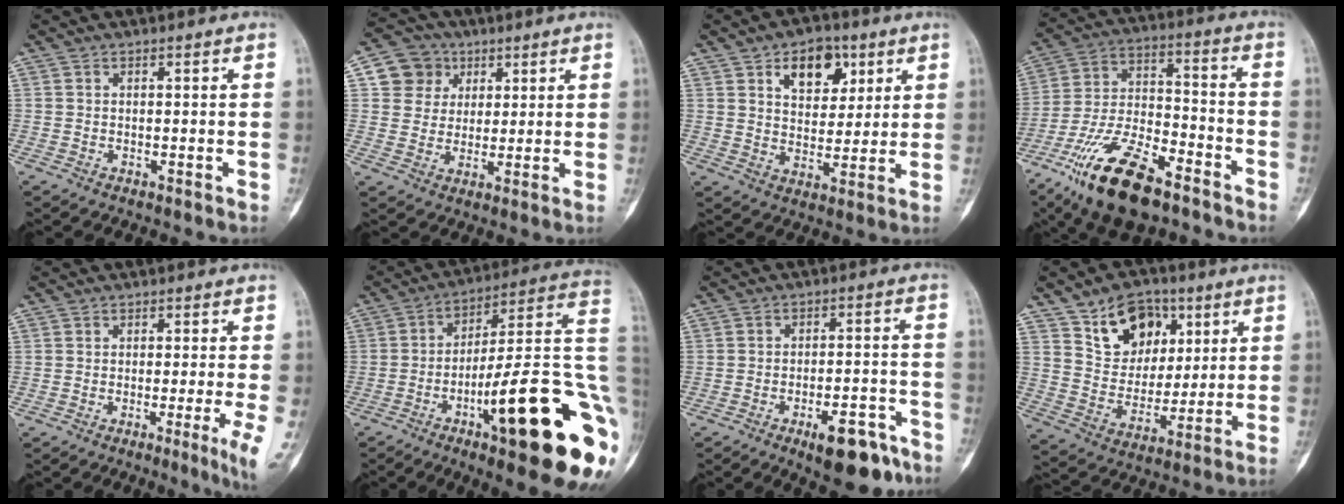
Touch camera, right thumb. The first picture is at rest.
{"total": 8.0, "force": [2.8, 7.3, 1.7], "torque": [0.011, -0.003, 0.046]}
{"total": 10.6, "force": [4.9, 6.9, 6.4], "torque": [-0.051, -0.018, 0.074]}
{"total": 20.4, "force": [-13.2, 8.2, 13.3], "torque": [-0.257, 0.062, -0.240]}
{"total": 5.0, "force": [-1.9, -0.2, 4.7], "torque": [-0.063, -0.010, -0.032]}
{"total": 30.0, "force": [-8.0, 6.4, 28.2], "torque": [-0.323, 0.022, -0.118]}
{"total": 11.5, "force": [-6.9, 4.3, 8.1], "torque": [-0.090, 0.046, -0.095]}
{"total": 13.7, "force": [6.8, 9.9, 6.6], "torque": [-0.064, -0.029, 0.123]}